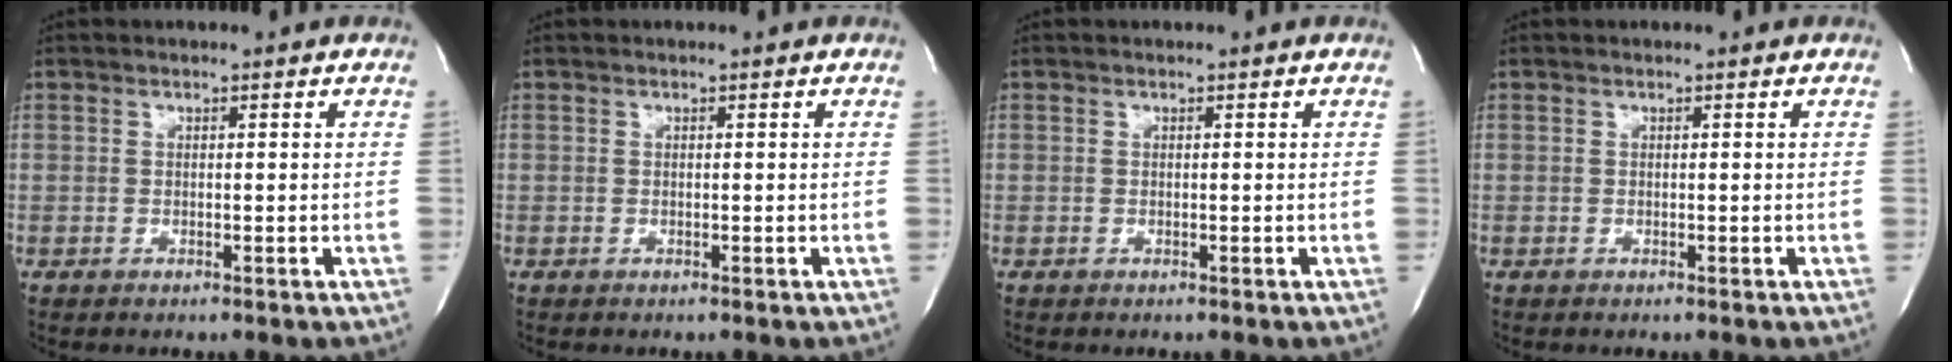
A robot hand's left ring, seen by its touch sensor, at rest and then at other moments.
{"total": 0.0}
{"total": 0.0}
{"total": 0.0}